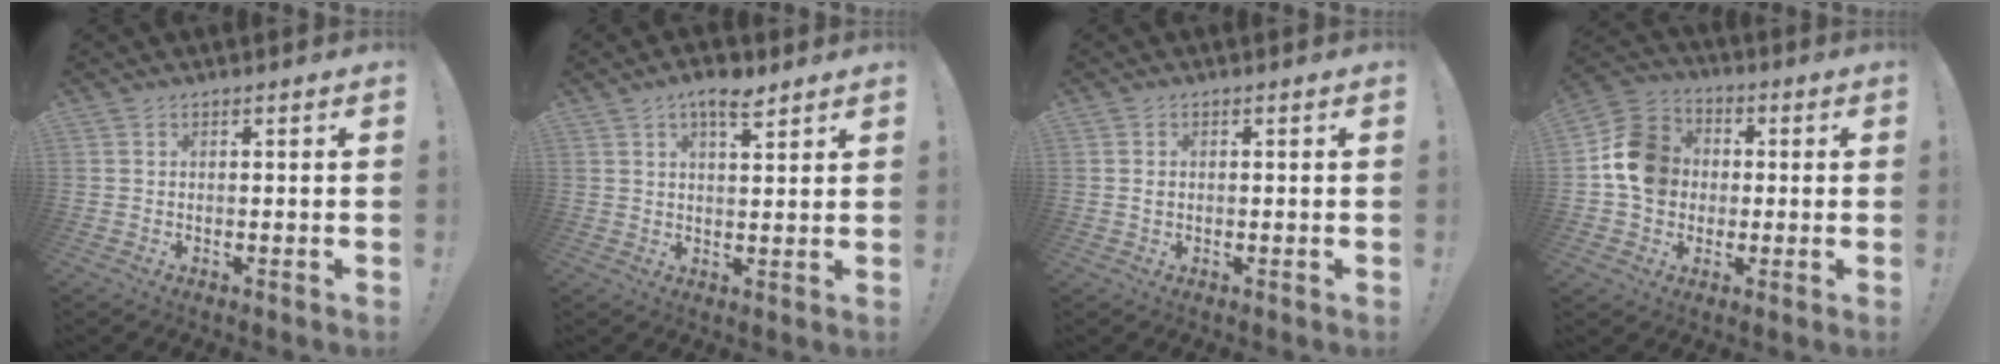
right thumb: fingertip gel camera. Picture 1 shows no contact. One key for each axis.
{"total": 6.2, "fx": 4.2, "fy": 2.0, "fz": 4.2, "tx": -0.059, "ty": -0.022, "tz": 0.068}
{"total": 0.9, "fx": -0.1, "fy": 0.7, "fz": 0.5, "tx": -0.011, "ty": 0.005, "tz": -0.001}
{"total": 13.2, "fx": 0.6, "fy": 11.7, "fz": 6.1, "tx": -0.084, "ty": 0.022, "tz": 0.019}